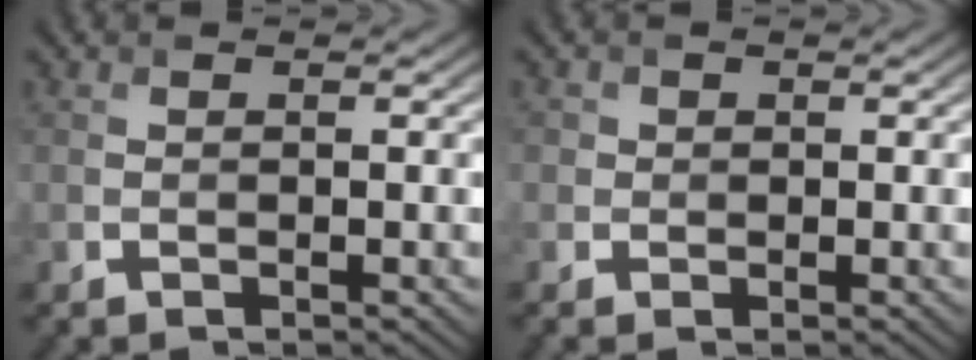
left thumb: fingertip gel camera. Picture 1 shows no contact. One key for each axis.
{"total": 1.6, "fx": -0.7, "fy": 1.4, "fz": 0.3, "tx": -0.008, "ty": 0.002, "tz": -0.013}